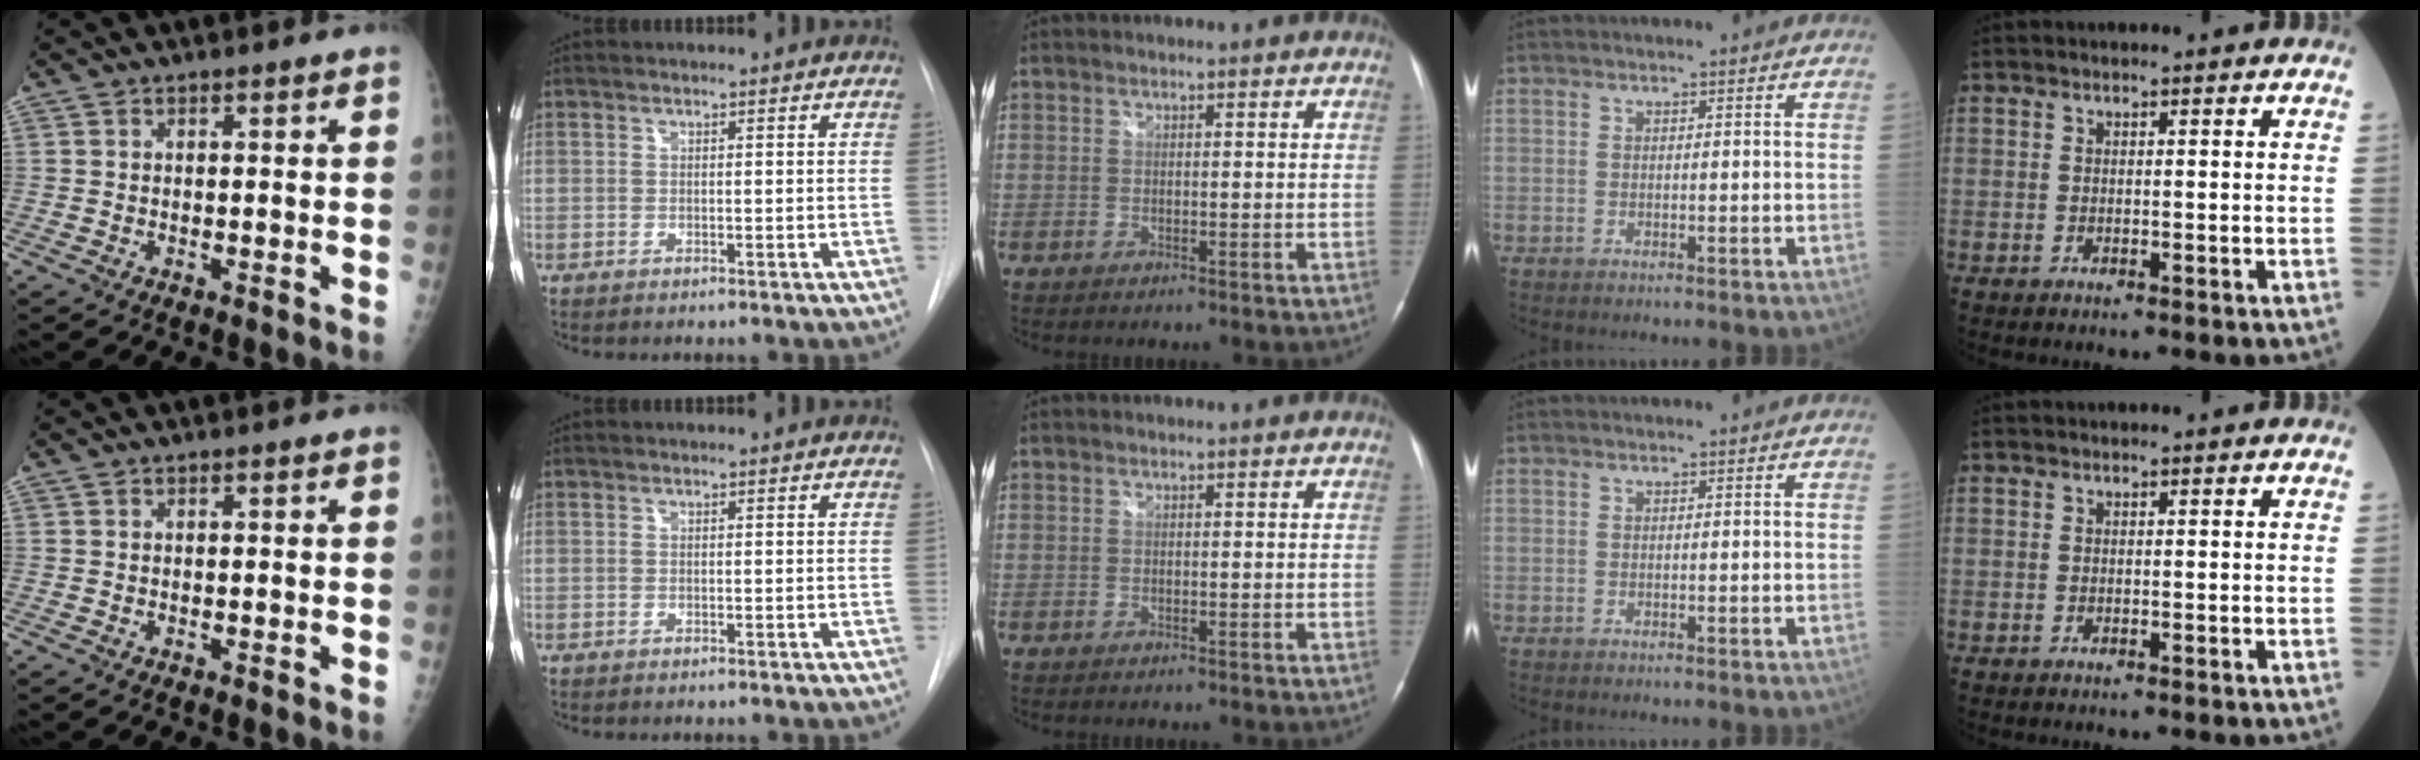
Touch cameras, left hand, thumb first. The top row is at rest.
{}